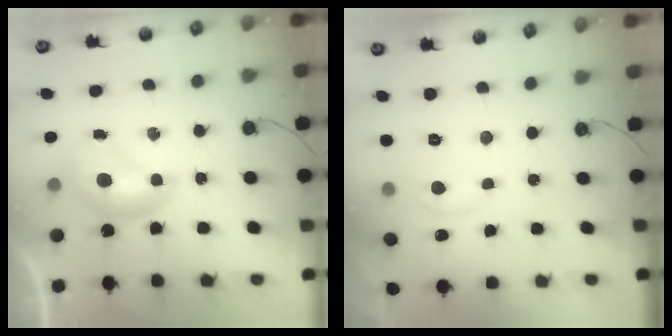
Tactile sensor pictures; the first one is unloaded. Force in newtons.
{"total": 2.0, "press": 1.8, "slide": 0.7}